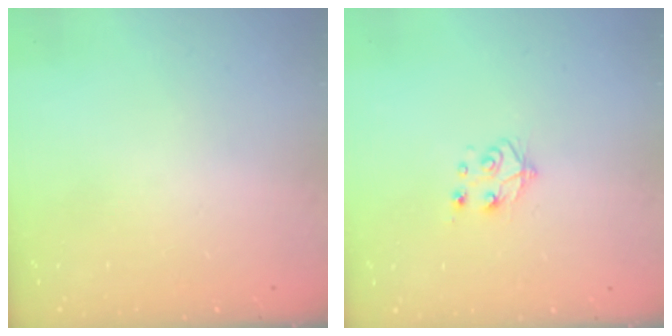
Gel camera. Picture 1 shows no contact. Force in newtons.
{"total": 6.9, "press": 6.8, "slide": 1.0}